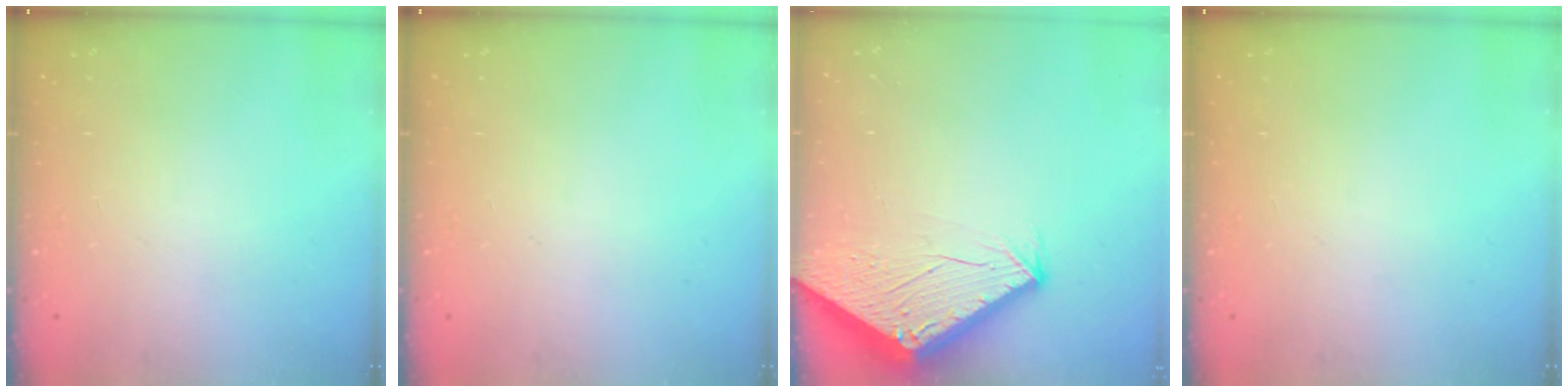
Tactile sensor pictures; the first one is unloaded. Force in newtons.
{"total": 0.0}
{"total": 2.9, "press": 2.9, "slide": 0.1}
{"total": 0.0}